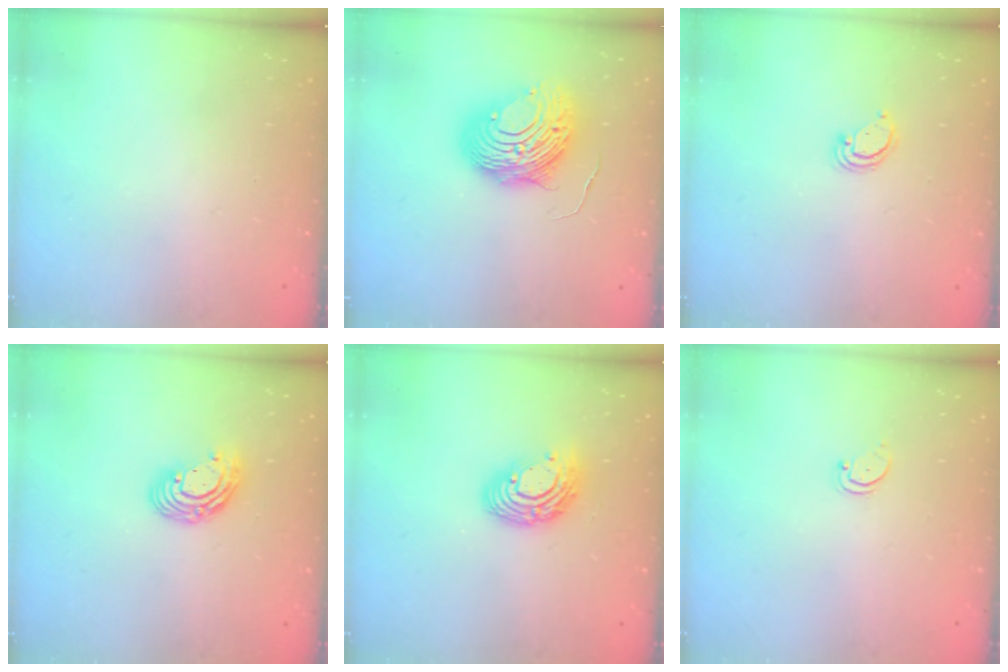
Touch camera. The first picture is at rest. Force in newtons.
{"total": 12.7, "press": 12.7, "slide": 1.3}
{"total": 2.8, "press": 2.8, "slide": 0.2}
{"total": 9.2, "press": 9.2, "slide": 0.6}
{"total": 11.3, "press": 11.2, "slide": 1.1}
{"total": 1.6, "press": 1.6, "slide": 0.4}